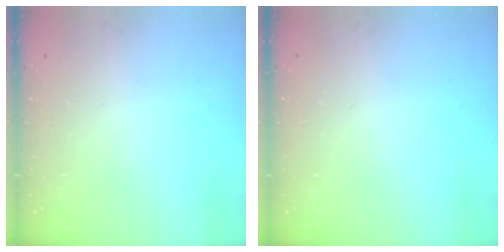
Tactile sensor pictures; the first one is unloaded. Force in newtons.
{"total": 0.0}